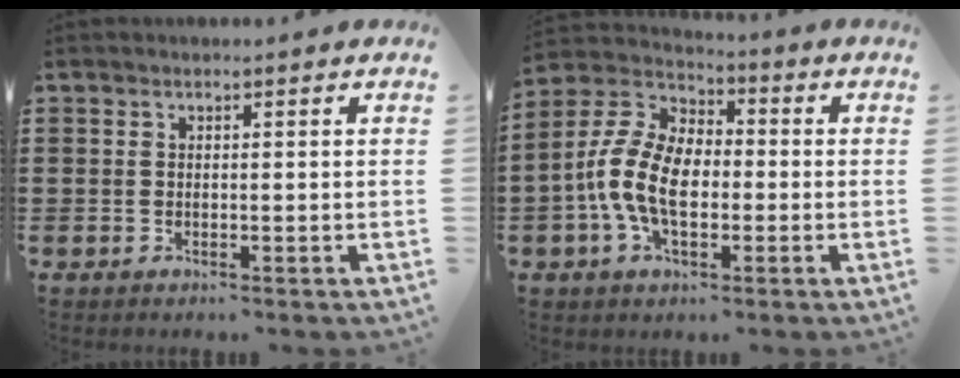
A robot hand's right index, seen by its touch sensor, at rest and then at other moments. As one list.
[{"total": 10.5, "force": [-2.3, 6.2, 8.1], "torque": [-0.202, 0.002, -0.049]}]